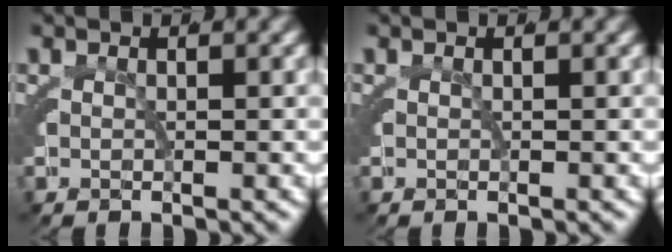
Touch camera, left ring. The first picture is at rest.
{"total": 0.0}